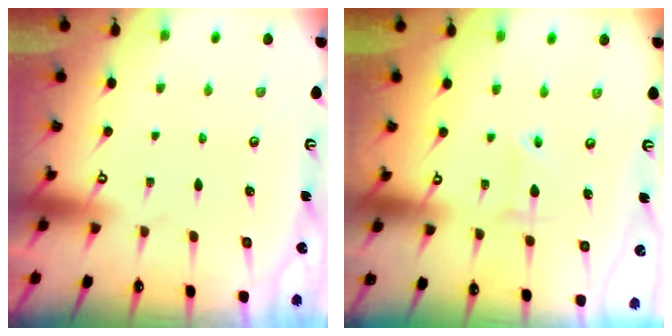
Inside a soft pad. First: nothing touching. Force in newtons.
{"total": 3.6, "press": 3.5, "slide": 1.0}